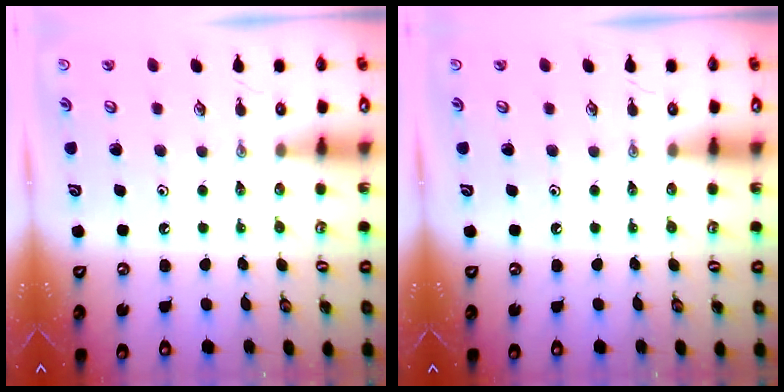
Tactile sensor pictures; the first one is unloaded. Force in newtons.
{"total": 0.0}